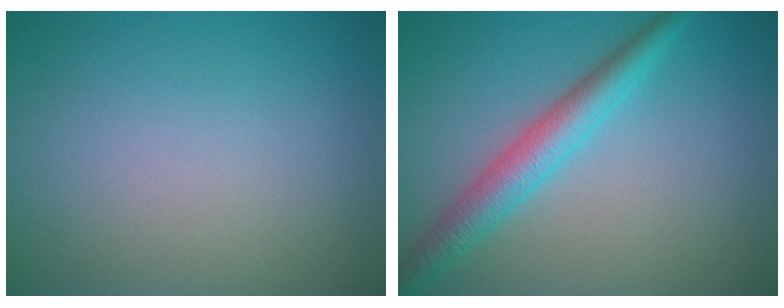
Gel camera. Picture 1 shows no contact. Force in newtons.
{"total": 4.1, "press": 4.1, "slide": 0.1}